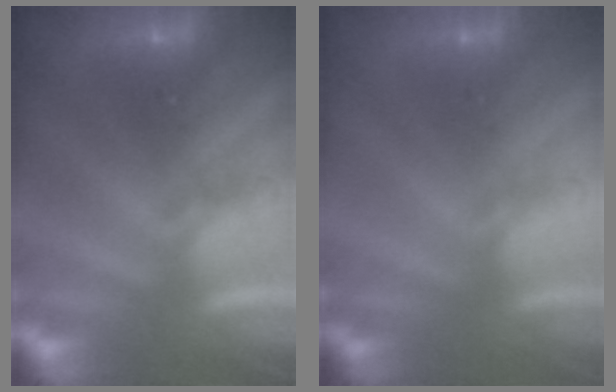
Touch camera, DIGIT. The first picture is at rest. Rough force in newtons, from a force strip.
{"total": 2.9}